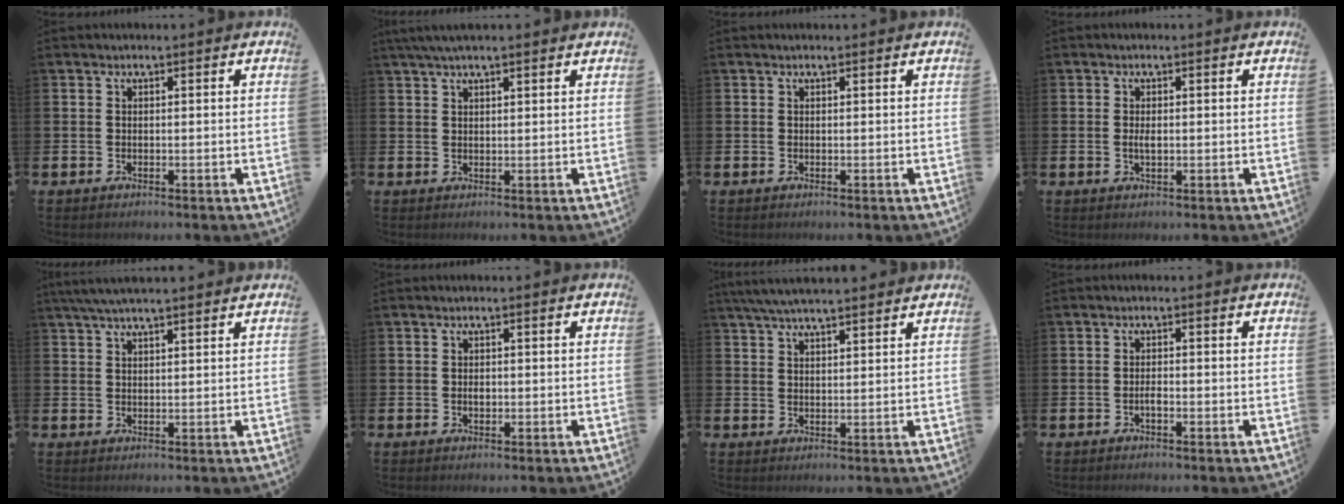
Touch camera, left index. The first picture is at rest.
{"total": 3.0, "force": [2.5, 0.4, 1.7], "torque": [-0.036, -0.001, 0.044]}
{"total": 0.0}
{"total": 1.3, "force": [0.1, 0.5, 1.2], "torque": [-0.028, 0.004, 0.000]}
{"total": 4.1, "force": [3.5, 0.5, 2.1], "torque": [-0.045, -0.004, 0.063]}
{"total": 1.1, "force": [0.0, 0.7, 0.8], "torque": [-0.003, 0.000, -0.006]}
{"total": 4.9, "force": [4.5, 0.6, 1.9], "torque": [-0.045, -0.010, 0.083]}
{"total": 1.0, "force": [-0.5, 0.3, 0.8], "torque": [-0.020, 0.000, -0.009]}